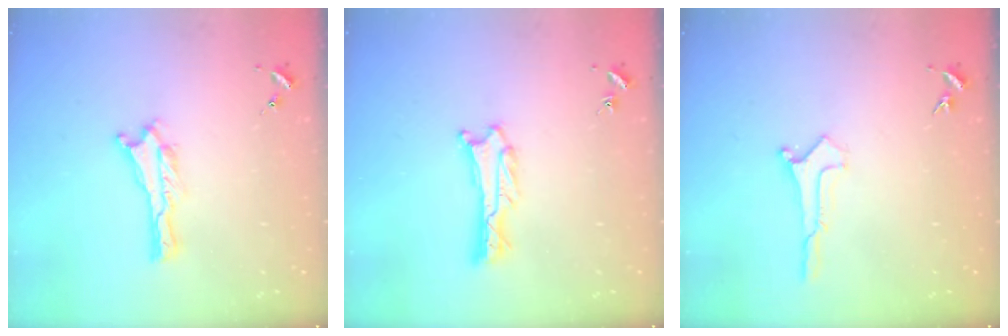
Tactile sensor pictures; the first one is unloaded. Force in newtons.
{"total": 1.0, "press": 1.0, "slide": 0.1}
{"total": 0.0}